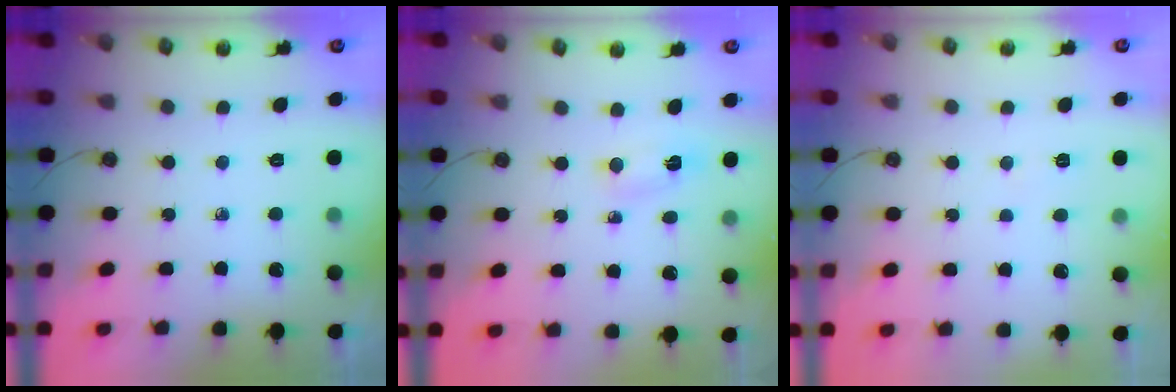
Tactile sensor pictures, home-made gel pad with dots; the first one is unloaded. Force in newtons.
{"total": 2.6, "press": 1.3, "slide": 2.2}
{"total": 3.4, "press": 3.4, "slide": 0.4}